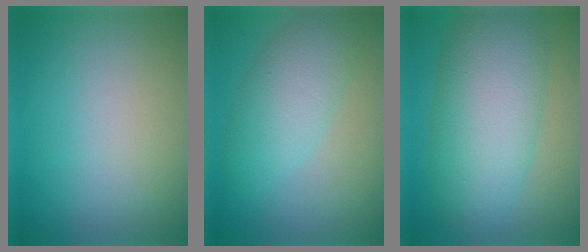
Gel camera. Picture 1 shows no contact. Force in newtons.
{"total": 5.0, "press": 5.0, "slide": 0.3}
{"total": 9.5, "press": 9.5, "slide": 0.1}